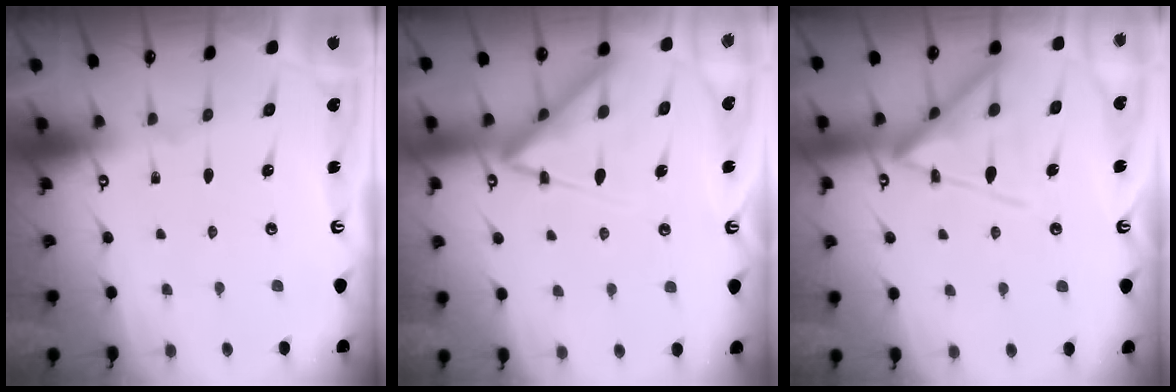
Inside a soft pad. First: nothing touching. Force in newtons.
{"total": 12.6, "press": 12.6, "slide": 1.0}
{"total": 17.0, "press": 16.9, "slide": 1.3}